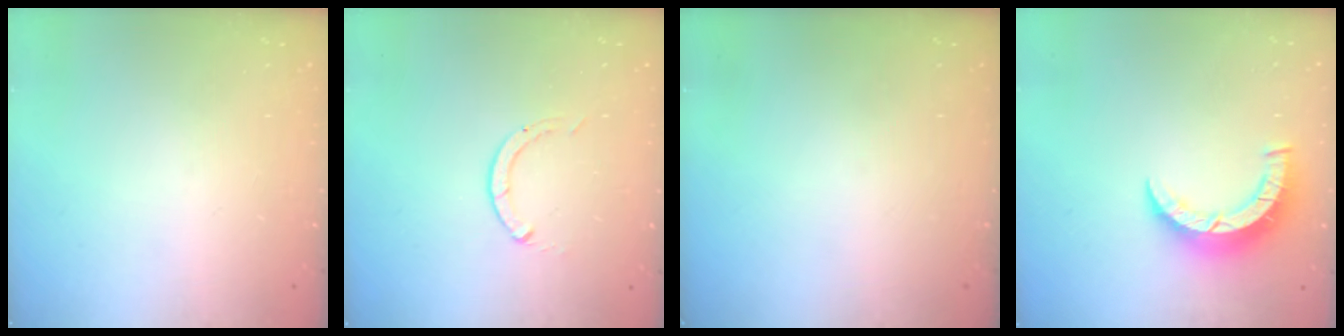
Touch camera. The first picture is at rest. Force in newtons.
{"total": 0.0}
{"total": 0.0}
{"total": 6.8, "press": 6.8, "slide": 0.6}